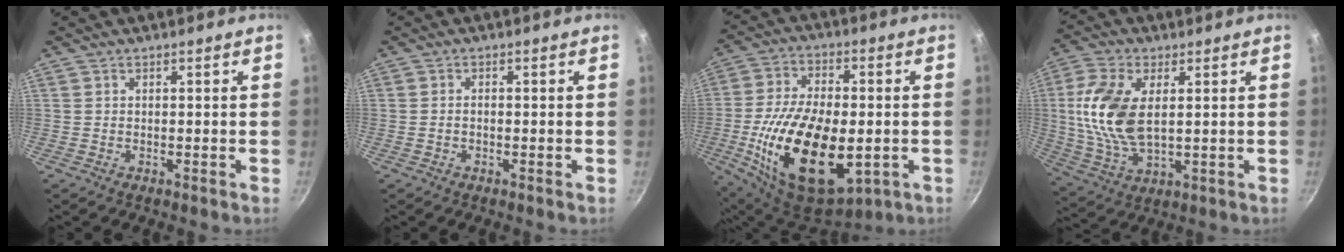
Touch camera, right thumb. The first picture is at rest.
{"total": 1.1, "force": [-0.3, 0.7, 0.7], "torque": [-0.014, 0.008, -0.007]}
{"total": 25.1, "force": [-4.5, 13.8, 20.5], "torque": [-0.363, 0.005, -0.064]}
{"total": 14.3, "force": [2.4, 7.7, 11.8], "torque": [-0.236, -0.005, 0.049]}